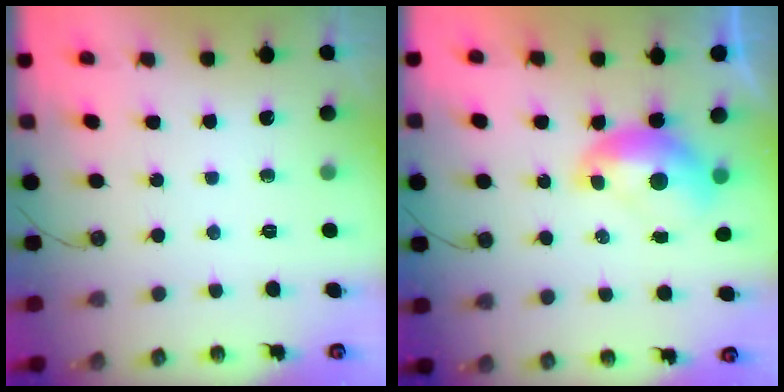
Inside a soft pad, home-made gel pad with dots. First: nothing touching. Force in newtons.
{"total": 1.6, "press": 1.5, "slide": 0.3}